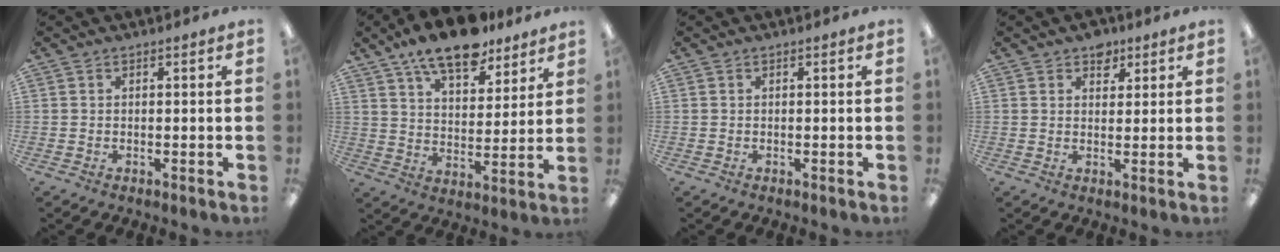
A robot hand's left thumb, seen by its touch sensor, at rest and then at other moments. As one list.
[{"total": 14.5, "force": [11.4, 5.6, 6.9], "torque": [-0.121, -0.058, 0.202]}, {"total": 0.0}, {"total": 4.4, "force": [3.0, 2.9, 1.4], "torque": [-0.003, -0.009, 0.050]}]